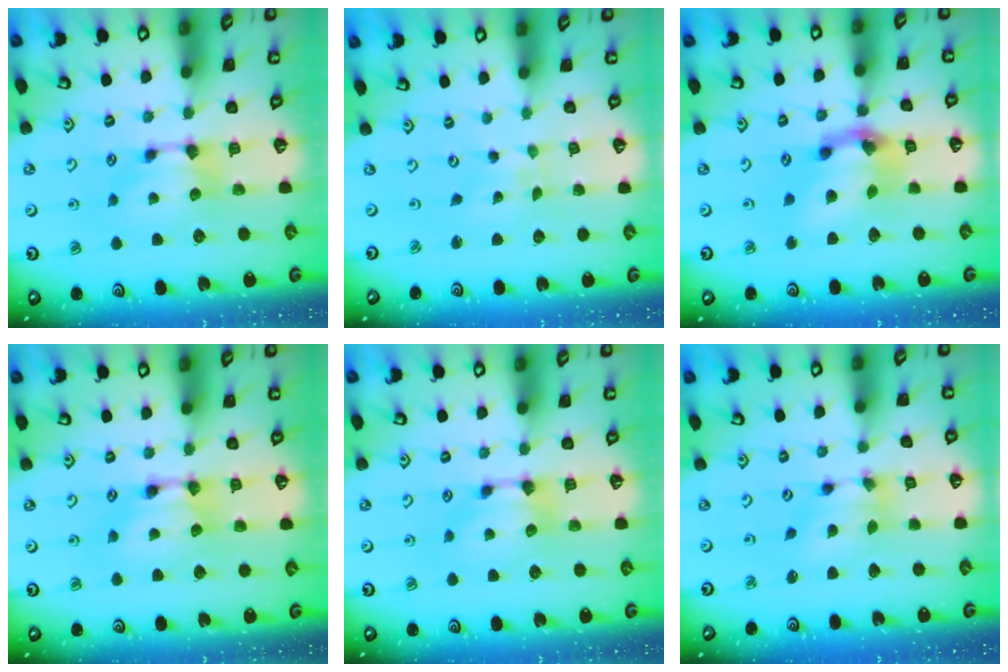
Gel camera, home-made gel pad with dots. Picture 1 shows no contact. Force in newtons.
{"total": 6.4, "press": 6.4, "slide": 0.4}
{"total": 6.6, "press": 6.2, "slide": 2.4}
{"total": 1.9, "press": 1.9, "slide": 0.1}
{"total": 0.0}
{"total": 4.9, "press": 4.5, "slide": 1.9}